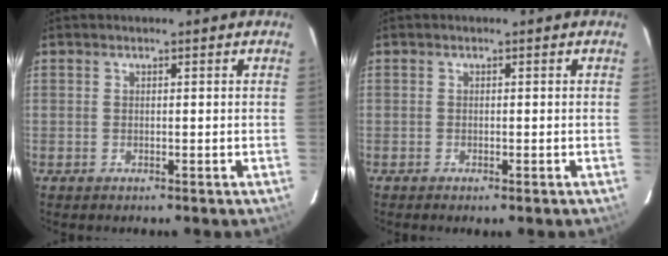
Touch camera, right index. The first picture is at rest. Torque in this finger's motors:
{"motor_torque": [0.31, -0.28, 0.12, 0.03]}